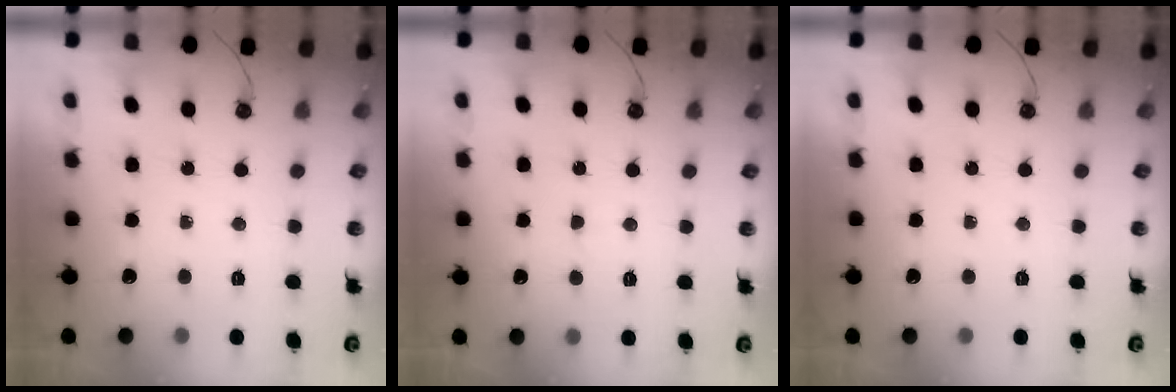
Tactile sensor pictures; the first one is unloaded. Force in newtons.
{"total": 1.7, "press": 1.7, "slide": 0.3}
{"total": 0.0}